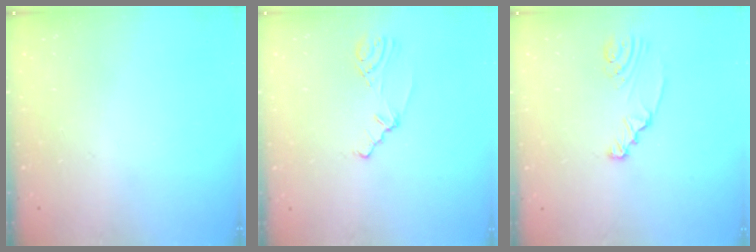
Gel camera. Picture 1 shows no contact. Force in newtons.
{"total": 1.8, "press": 1.7, "slide": 0.6}
{"total": 2.4, "press": 2.4, "slide": 0.3}